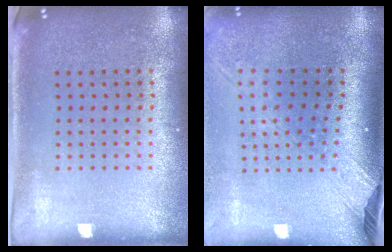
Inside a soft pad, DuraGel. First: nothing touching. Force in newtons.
{"total": 2.6, "press": 2.0, "slide": 1.7}